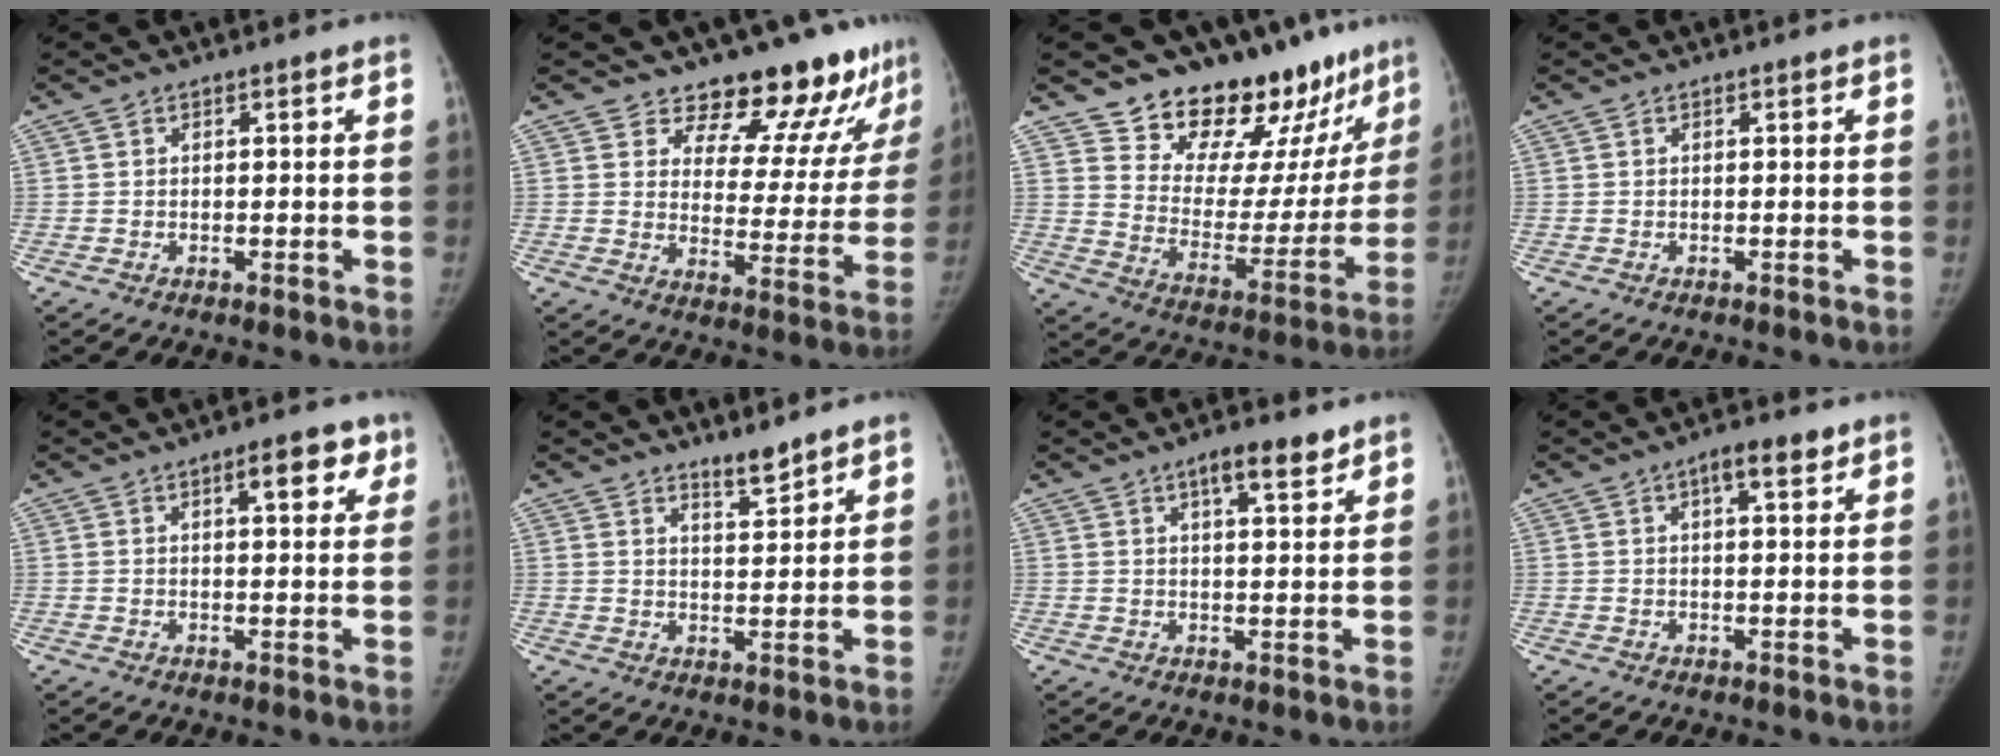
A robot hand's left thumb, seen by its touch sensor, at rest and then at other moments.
{"total": 16.0, "force": [14.0, 6.0, 5.0], "torque": [-0.003, -0.112, 0.174]}
{"total": 22.7, "force": [18.4, 9.8, 8.9], "torque": [-0.071, -0.129, 0.264]}
{"total": 0.0}
{"total": 6.4, "force": [3.2, 2.4, 4.9], "torque": [-0.043, -0.008, 0.037]}
{"total": 3.8, "force": [3.4, 0.6, 1.5], "torque": [-0.013, -0.035, 0.057]}
{"total": 5.8, "force": [3.7, 1.6, 4.1], "torque": [-0.049, -0.020, 0.056]}
{"total": 4.3, "force": [2.3, 1.5, 3.4], "torque": [-0.041, -0.004, 0.032]}